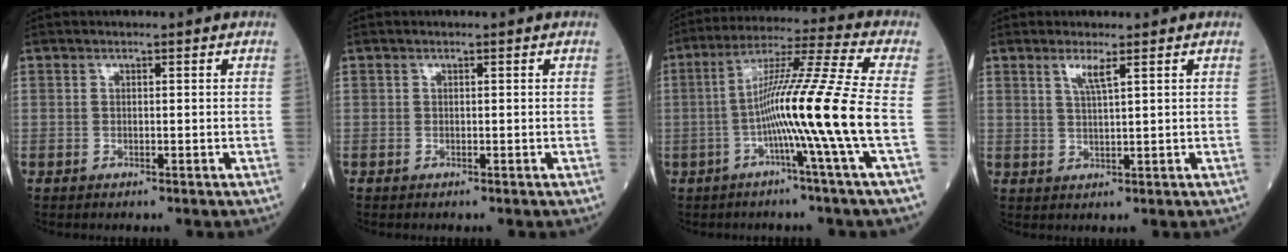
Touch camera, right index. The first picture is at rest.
{"total": 0.0}
{"total": 14.0, "force": [-3.2, -3.2, 13.2], "torque": [-0.230, 0.002, -0.066]}
{"total": 2.6, "force": [1.5, -0.3, 2.1], "torque": [-0.046, -0.003, 0.031]}